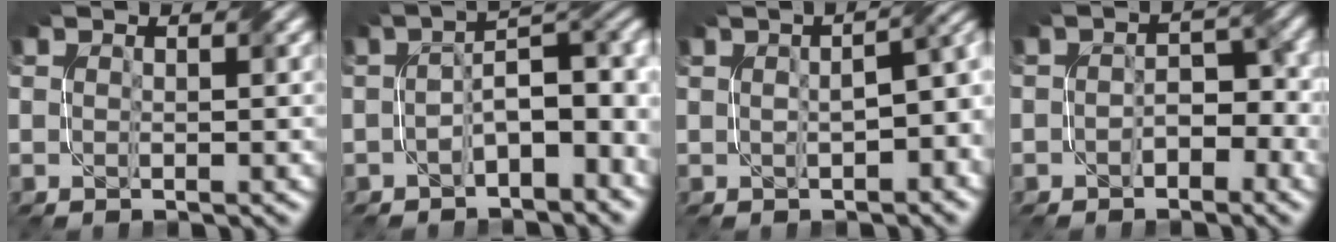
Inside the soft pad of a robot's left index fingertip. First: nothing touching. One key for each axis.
{"total": 6.3, "fx": -1.2, "fy": 3.2, "fz": 5.3, "tx": -0.062, "ty": 0.017, "tz": -0.020}
{"total": 6.1, "fx": -0.1, "fy": 2.9, "fz": 5.3, "tx": -0.060, "ty": 0.007, "tz": 0.013}
{"total": 2.8, "fx": -1.2, "fy": 1.8, "fz": 1.8, "tx": -0.019, "ty": 0.010, "tz": -0.014}